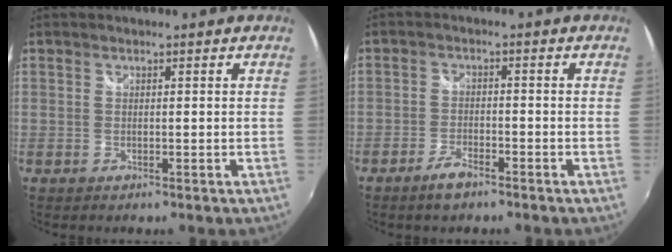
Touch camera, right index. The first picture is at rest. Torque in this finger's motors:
{"motor_torque": [0.18, -0.20, 0.11, 0.01]}